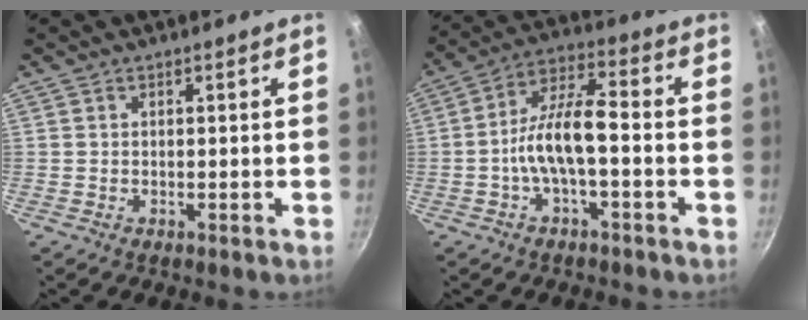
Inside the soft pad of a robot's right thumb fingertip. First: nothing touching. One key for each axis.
{"total": 10.1, "fx": -2.4, "fy": 3.5, "fz": 9.1, "tx": -0.169, "ty": 0.042, "tz": -0.054}